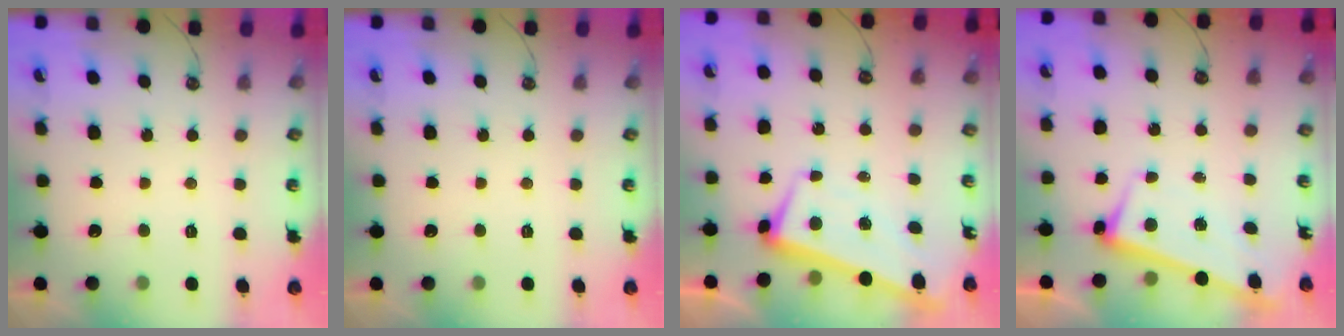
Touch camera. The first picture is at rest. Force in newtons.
{"total": 0.0}
{"total": 2.3, "press": 1.5, "slide": 1.7}
{"total": 2.9, "press": 2.8, "slide": 0.4}